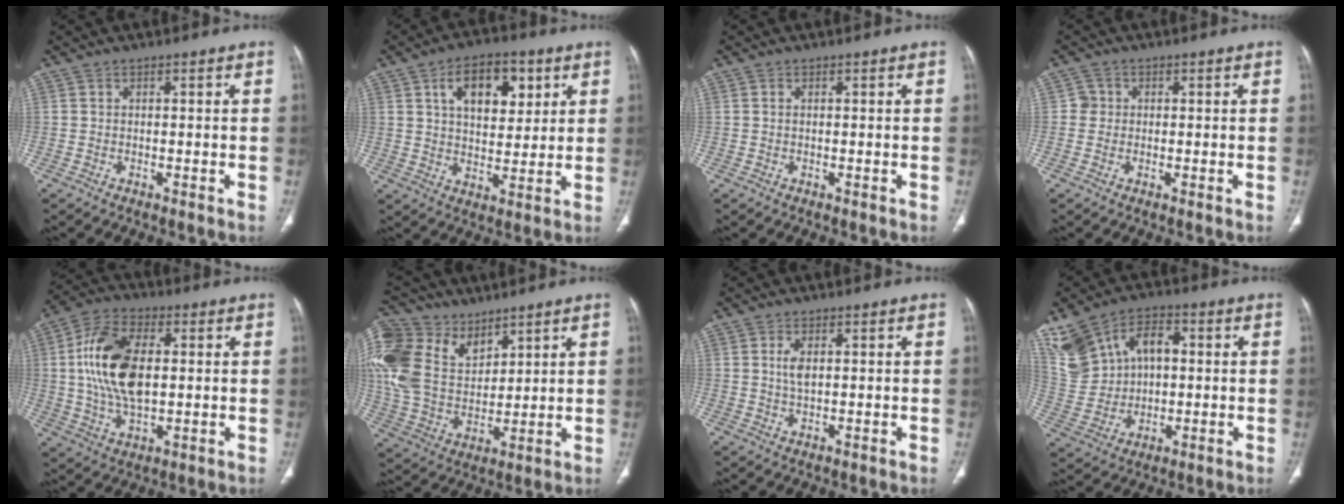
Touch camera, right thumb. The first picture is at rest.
{"total": 12.5, "force": [5.0, 7.2, 9.0], "torque": [-0.102, -0.013, 0.083]}
{"total": 0.0}
{"total": 1.8, "force": [0.1, 1.8, 0.3], "torque": [0.006, 0.005, -0.002]}
{"total": 15.7, "force": [1.8, 8.7, 12.9], "torque": [-0.251, 0.009, 0.034]}
{"total": 21.9, "force": [10.9, 14.3, 12.5], "torque": [-0.290, -0.001, 0.222]}
{"total": 2.7, "force": [0.7, 1.2, 2.3], "torque": [-0.048, -0.002, 0.017]}
{"total": 19.5, "force": [5.9, 14.3, 11.8], "torque": [-0.247, 0.029, 0.125]}